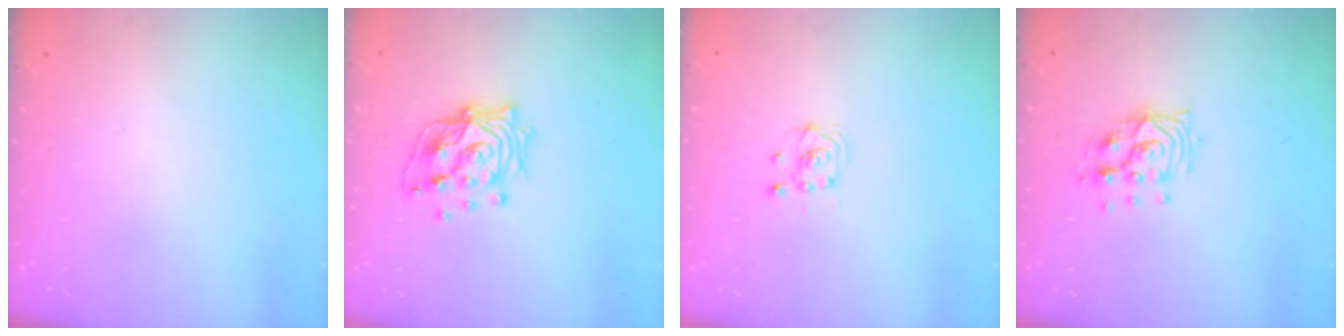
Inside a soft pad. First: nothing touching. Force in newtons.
{"total": 15.3, "press": 15.2, "slide": 1.1}
{"total": 2.9, "press": 2.9, "slide": 0.4}
{"total": 9.5, "press": 9.5, "slide": 0.4}